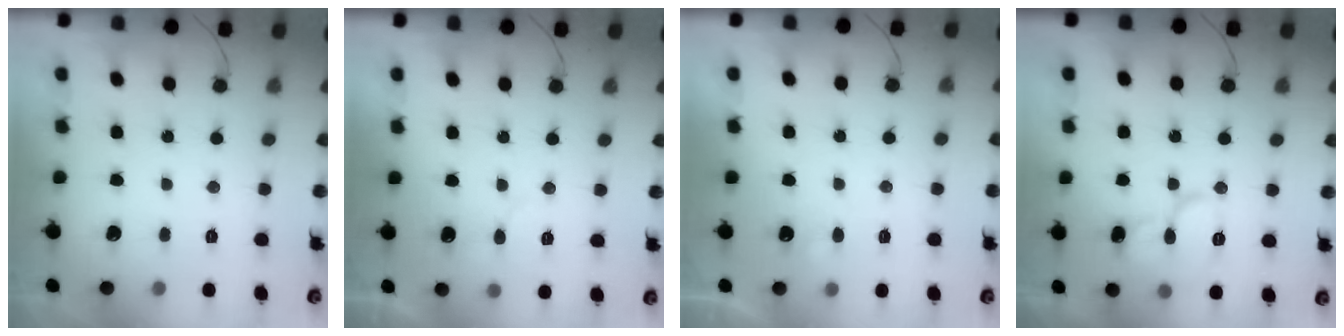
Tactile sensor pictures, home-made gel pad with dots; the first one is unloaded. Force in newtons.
{"total": 6.8, "press": 6.8, "slide": 0.5}
{"total": 3.7, "press": 3.7, "slide": 0.3}
{"total": 9.8, "press": 9.7, "slide": 1.1}